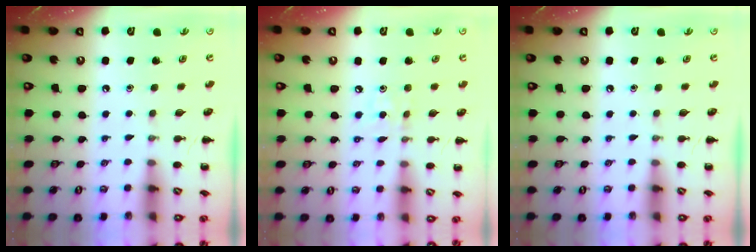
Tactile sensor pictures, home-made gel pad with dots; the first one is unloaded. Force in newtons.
{"total": 4.2, "press": 4.2, "slide": 0.7}
{"total": 0.0}